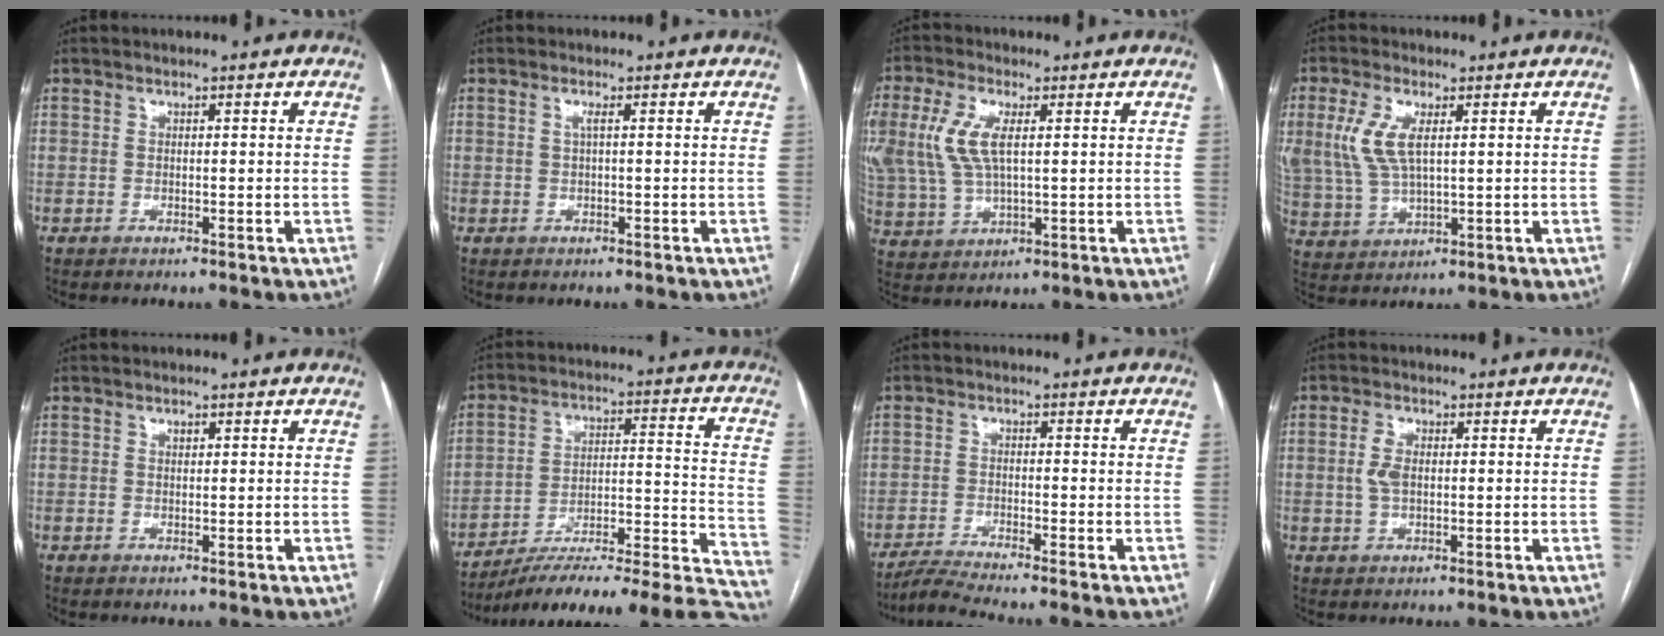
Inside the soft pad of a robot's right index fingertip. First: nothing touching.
{"total": 0.8, "force": [0.1, -0.1, 0.8], "torque": [-0.016, 0.002, 0.001]}
{"total": 11.1, "force": [2.6, 5.1, 9.5], "torque": [-0.232, 0.010, 0.057]}
{"total": 8.4, "force": [2.5, 3.5, 7.2], "torque": [-0.179, 0.007, 0.055]}
{"total": 0.5, "force": [0.3, 0.3, 0.3], "torque": [-0.005, 0.000, 0.004]}
{"total": 27.7, "force": [-25.2, 1.7, 11.4], "torque": [-0.075, 0.019, -0.354]}
{"total": 5.6, "force": [-4.9, -1.5, 2.1], "torque": [-0.042, -0.020, -0.088]}
{"total": 3.0, "force": [0.2, 1.5, 2.6], "torque": [-0.063, 0.005, 0.005]}